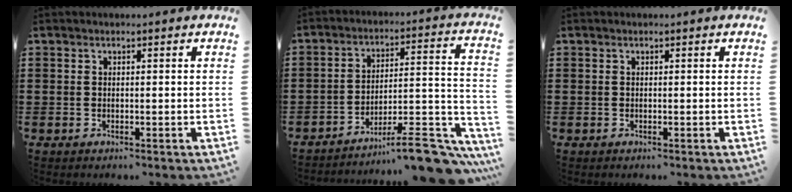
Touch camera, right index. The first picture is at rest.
{"total": 12.0, "force": [-9.7, 2.5, 6.7], "torque": [-0.081, 0.035, -0.173]}
{"total": 0.0}